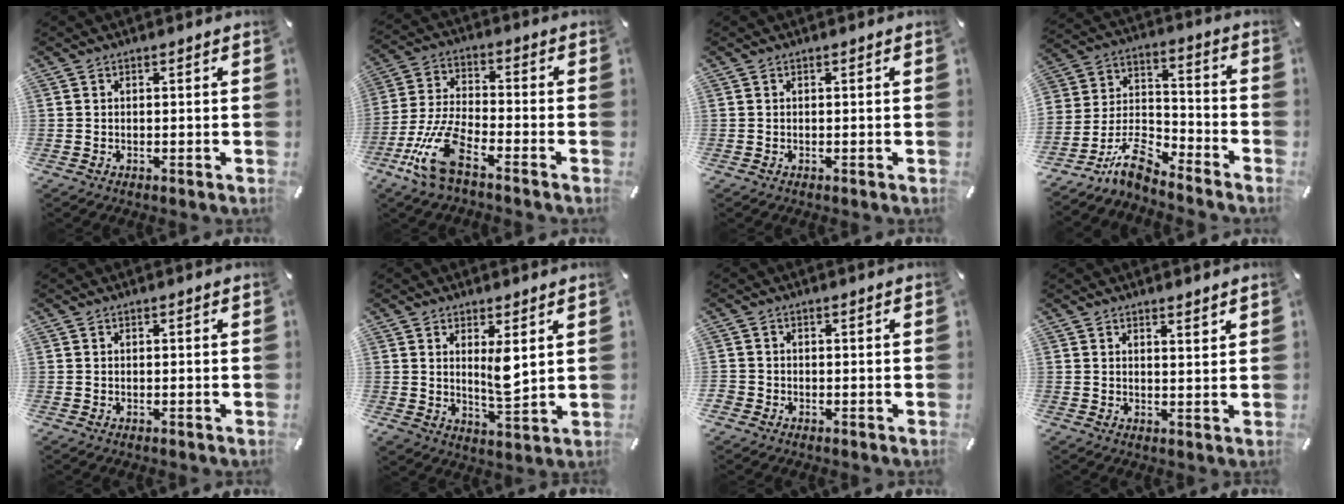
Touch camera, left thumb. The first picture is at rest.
{"total": 12.7, "force": [-7.2, 4.4, 9.4], "torque": [-0.214, 0.012, -0.133]}
{"total": 0.0}
{"total": 12.7, "force": [-9.9, 6.1, 5.0], "torque": [-0.093, 0.060, -0.187]}
{"total": 0.0}
{"total": 7.2, "force": [2.6, 2.8, 6.2], "torque": [-0.109, -0.019, 0.040]}
{"total": 1.5, "force": [-0.6, 1.3, 0.4], "torque": [-0.003, 0.004, -0.013]}
{"total": 2.2, "force": [2.1, 0.1, 0.4], "torque": [-0.002, -0.016, 0.037]}